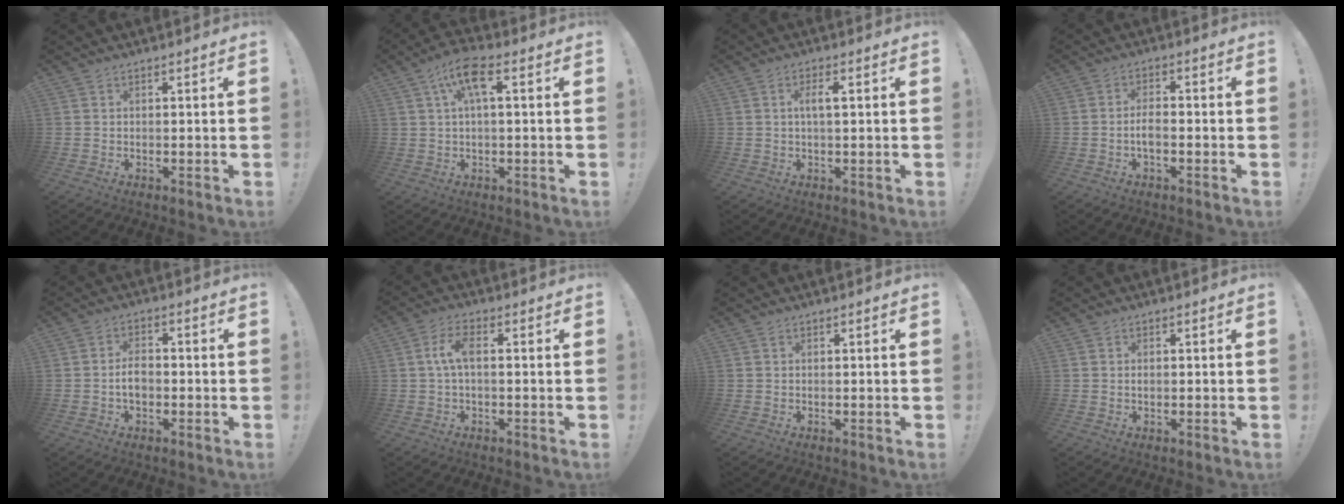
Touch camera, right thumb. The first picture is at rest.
{"total": 8.8, "force": [2.6, 2.6, 8.0], "torque": [-0.141, 0.003, 0.045]}
{"total": 3.8, "force": [0.6, 1.0, 3.6], "torque": [-0.061, 0.002, 0.004]}
{"total": 3.7, "force": [-1.3, 1.3, 3.2], "torque": [-0.070, 0.000, -0.027]}
{"total": 4.7, "force": [-1.1, 3.0, 3.4], "torque": [-0.056, 0.007, -0.022]}
{"total": 6.4, "force": [0.2, 2.6, 5.8], "torque": [-0.125, 0.010, 0.003]}
{"total": 0.0}
{"total": 0.6, "force": [-0.2, 0.5, 0.3], "torque": [0.002, 0.000, -0.005]}